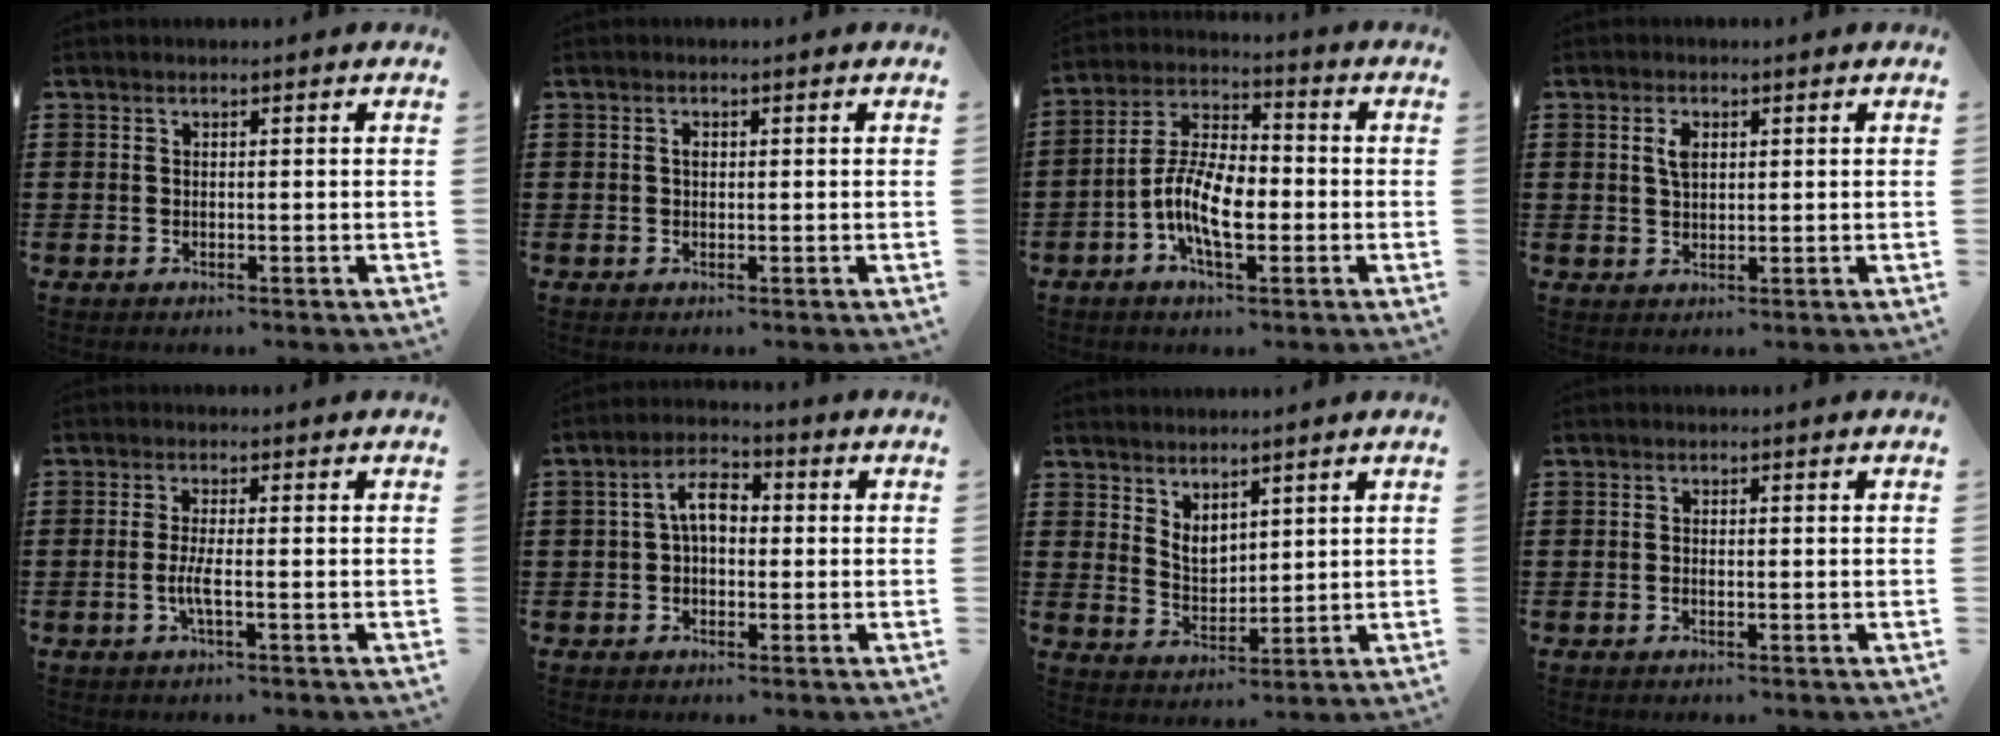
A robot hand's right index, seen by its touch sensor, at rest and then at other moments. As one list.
[{"total": 0.8, "force": [0.1, 0.5, 0.7], "torque": [-0.014, 0.002, 0.001]}, {"total": 9.5, "force": [-2.7, 4.3, 8.1], "torque": [-0.184, -0.002, -0.057]}, {"total": 2.7, "force": [0.9, 1.4, 2.2], "torque": [-0.048, 0.007, 0.015]}, {"total": 3.2, "force": [-1.0, 0.3, 3.1], "torque": [-0.069, -0.009, -0.023]}, {"total": 5.5, "force": [0.2, 3.1, 4.5], "torque": [-0.089, 0.014, 0.001]}, {"total": 3.7, "force": [2.6, 2.2, 1.4], "torque": [-0.037, 0.002, 0.050]}, {"total": 0.6, "force": [-0.3, 0.2, 0.5], "torque": [-0.011, -0.004, -0.004]}]